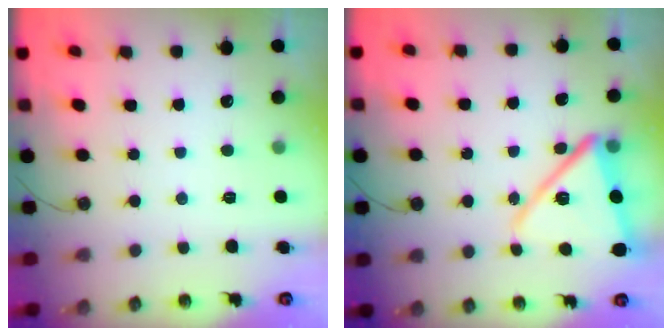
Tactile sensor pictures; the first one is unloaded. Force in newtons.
{"total": 15.4, "press": 15.3, "slide": 1.3}